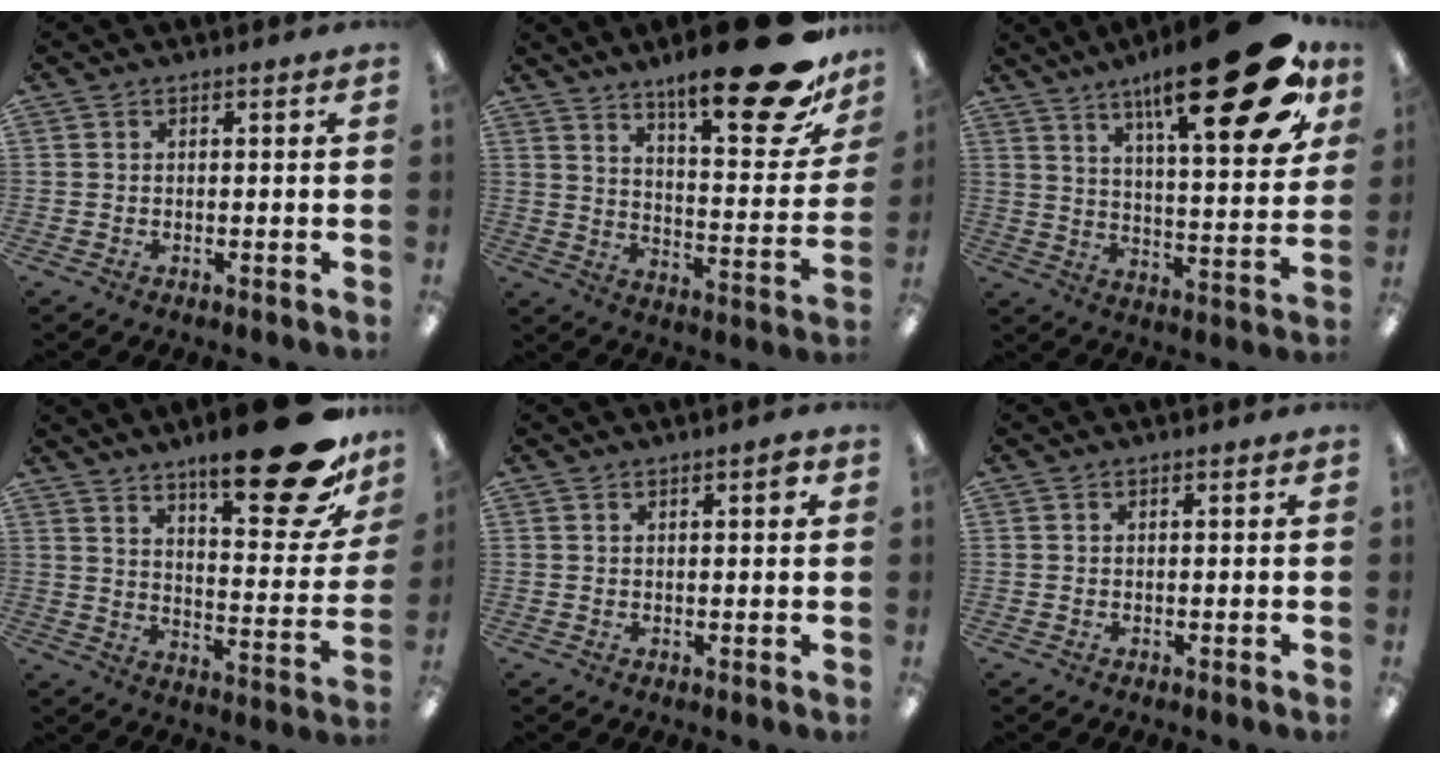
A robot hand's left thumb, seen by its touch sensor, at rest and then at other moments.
{"total": 22.9, "force": [15.6, 6.0, 15.7], "torque": [-0.231, -0.102, 0.247]}
{"total": 26.0, "force": [15.4, 7.0, 19.7], "torque": [-0.280, -0.093, 0.237]}
{"total": 24.2, "force": [15.6, 7.4, 16.9], "torque": [-0.234, -0.102, 0.246]}
{"total": 1.9, "force": [1.0, 0.5, 1.5], "torque": [-0.024, 0.001, 0.015]}
{"total": 0.0}